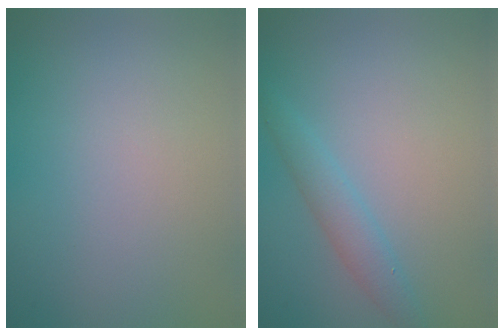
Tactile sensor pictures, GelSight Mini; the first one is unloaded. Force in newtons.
{"total": 2.0, "press": 2.0, "slide": 0.1}